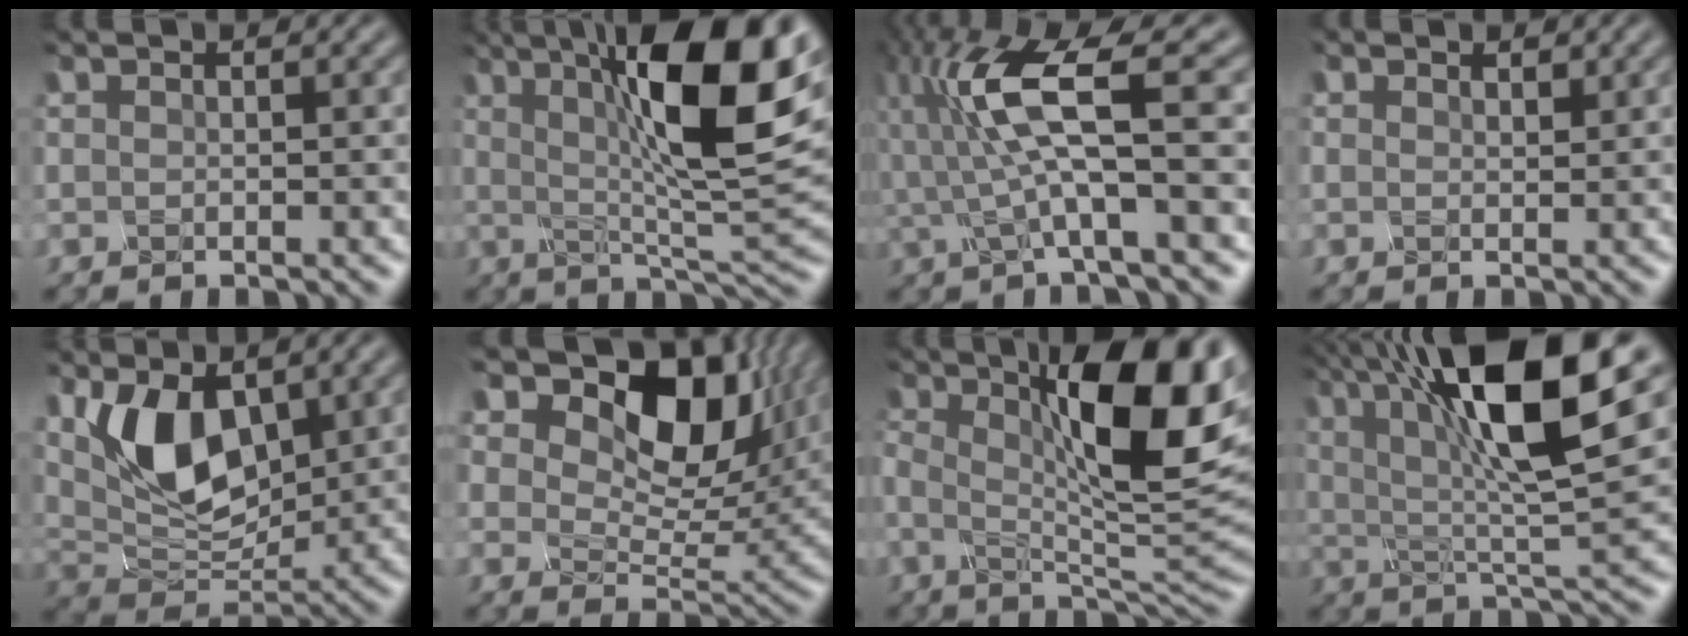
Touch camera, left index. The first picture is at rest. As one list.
[{"total": 13.9, "force": [3.5, 3.8, 12.9], "torque": [-0.188, 0.006, 0.052]}, {"total": 7.0, "force": [-0.1, 1.3, 6.9], "torque": [-0.146, 0.011, -0.003]}, {"total": 0.9, "force": [0.8, 0.5, 0.2], "torque": [-0.001, 0.001, 0.018]}, {"total": 7.1, "force": [1.8, 4.0, 5.6], "torque": [-0.106, -0.011, 0.030]}, {"total": 13.1, "force": [6.2, 7.7, 8.5], "torque": [-0.133, 0.011, 0.096]}, {"total": 11.9, "force": [2.1, 3.0, 11.4], "torque": [-0.165, 0.004, 0.030]}, {"total": 13.3, "force": [5.3, 3.9, 11.5], "torque": [-0.198, 0.012, 0.084]}]